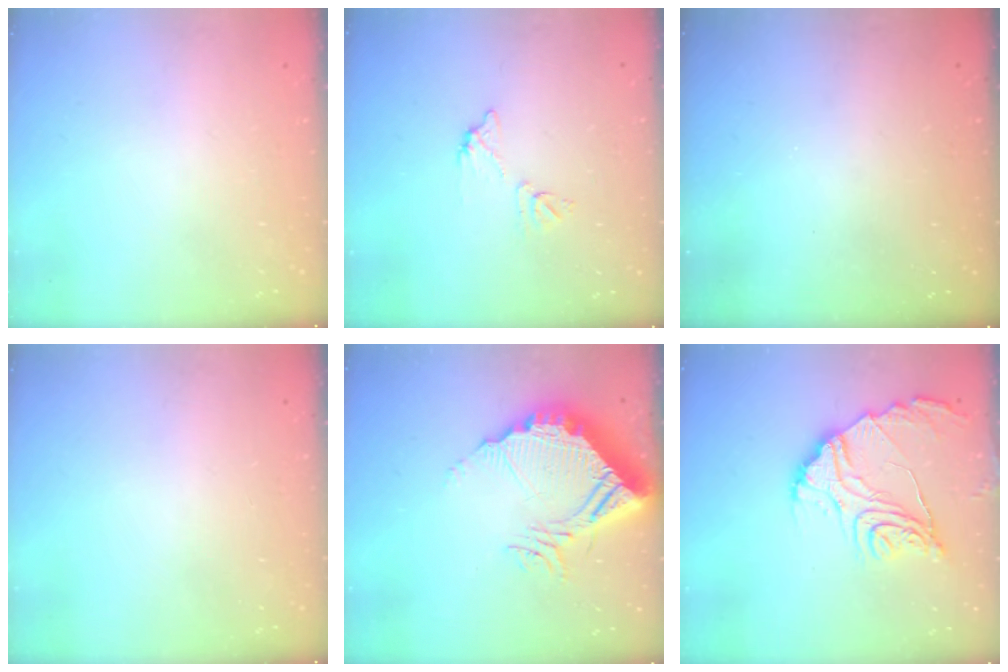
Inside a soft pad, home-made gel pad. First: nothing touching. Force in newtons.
{"total": 6.6, "press": 6.6, "slide": 0.4}
{"total": 2.9, "press": 2.8, "slide": 1.0}
{"total": 0.0}
{"total": 15.8, "press": 15.7, "slide": 1.4}
{"total": 15.7, "press": 15.6, "slide": 1.1}